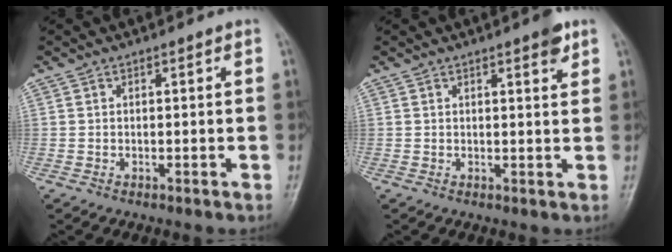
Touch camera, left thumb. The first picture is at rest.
{"total": 3.0, "force": [1.9, 0.7, 2.3], "torque": [-0.025, -0.009, 0.021]}